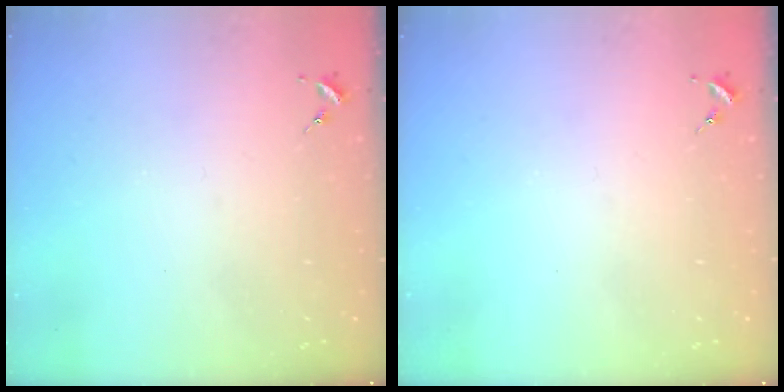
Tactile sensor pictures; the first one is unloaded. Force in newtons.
{"total": 0.0}